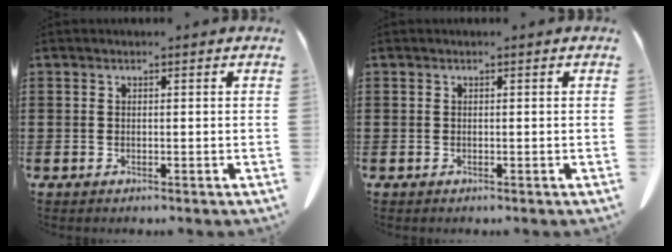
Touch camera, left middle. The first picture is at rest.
{"total": 0.0}